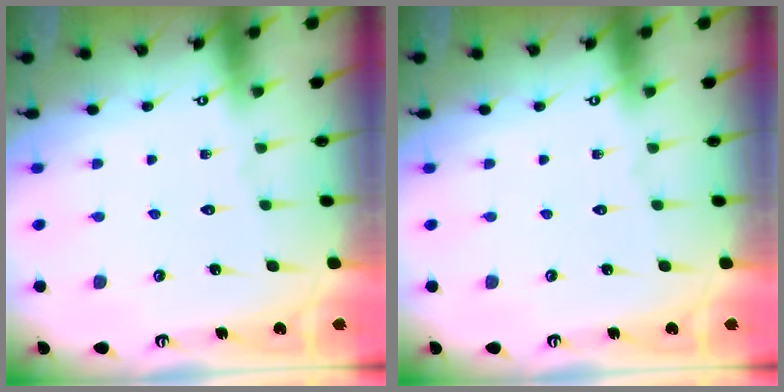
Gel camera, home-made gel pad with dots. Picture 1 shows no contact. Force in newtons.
{"total": 0.0}